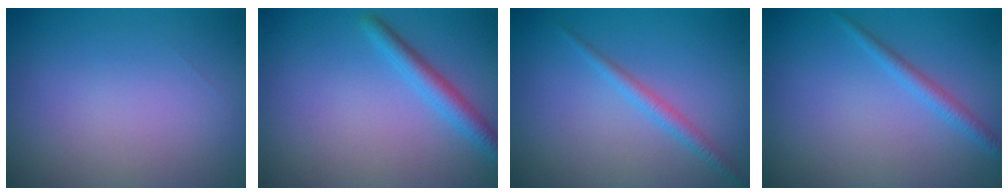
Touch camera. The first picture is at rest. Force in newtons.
{"total": 2.3, "press": 2.3, "slide": 0.1}
{"total": 1.5, "press": 1.5, "slide": 0.1}
{"total": 1.5, "press": 1.5, "slide": 0.1}